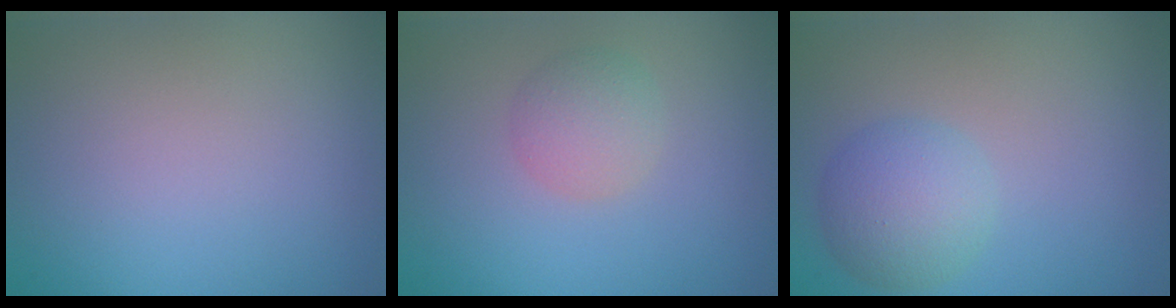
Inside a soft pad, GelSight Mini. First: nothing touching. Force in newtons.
{"total": 2.6, "press": 2.6, "slide": 0.1}
{"total": 3.8, "press": 3.8, "slide": 0.1}